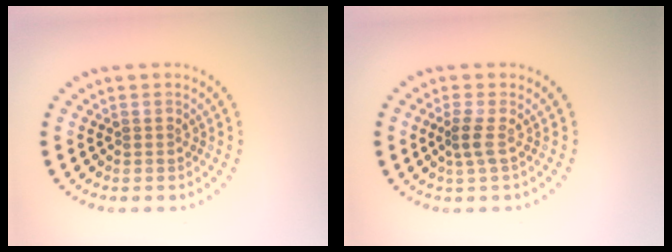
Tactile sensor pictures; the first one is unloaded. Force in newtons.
{"total": 1.6, "press": 1.1, "slide": 1.2}